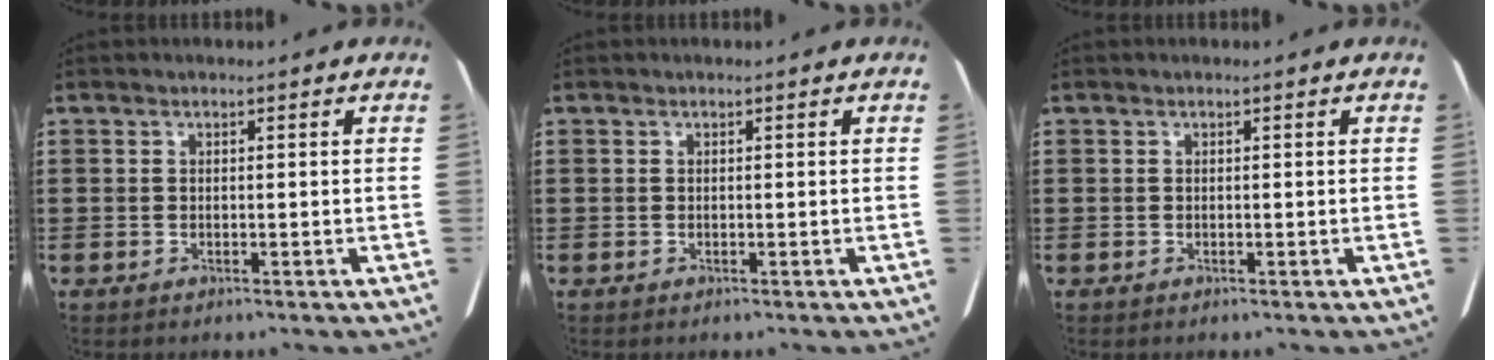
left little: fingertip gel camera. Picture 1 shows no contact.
{"total": 0.0}
{"total": 0.0}